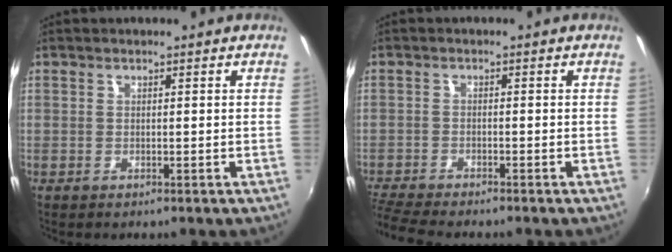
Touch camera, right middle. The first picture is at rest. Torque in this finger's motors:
{"motor_torque": [1.00, -1.14, 0.29, 0.08]}